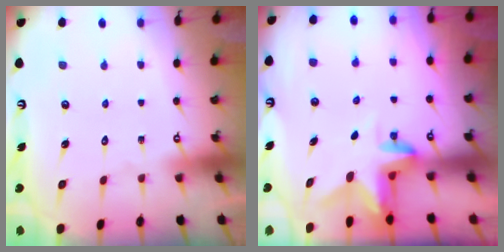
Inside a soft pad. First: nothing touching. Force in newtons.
{"total": 3.1, "press": 3.1, "slide": 0.3}